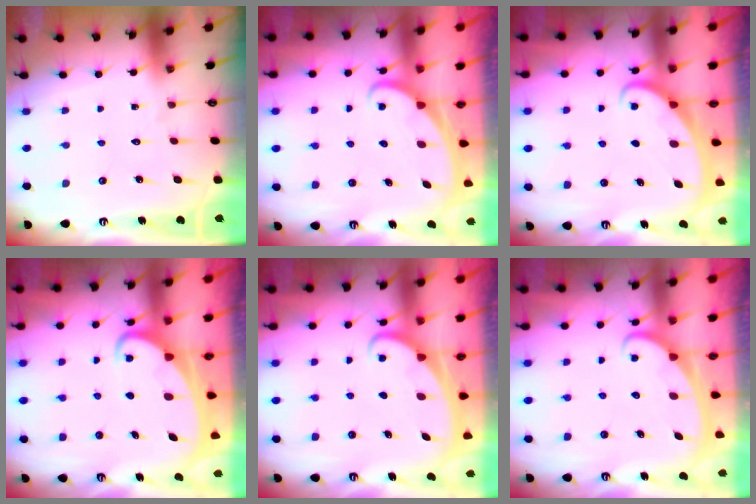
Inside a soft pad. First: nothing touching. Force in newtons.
{"total": 1.7, "press": 1.7, "slide": 0.1}
{"total": 2.2, "press": 2.2, "slide": 0.1}
{"total": 3.0, "press": 2.9, "slide": 0.3}
{"total": 2.4, "press": 2.4, "slide": 0.3}
{"total": 2.3, "press": 2.3, "slide": 0.3}